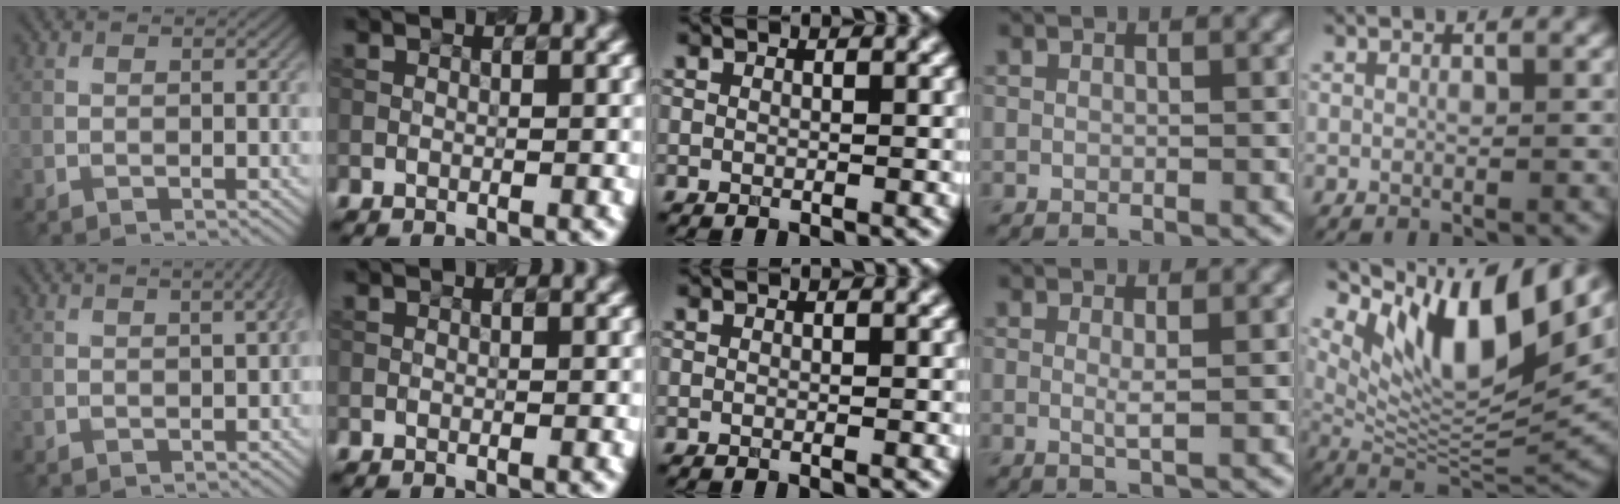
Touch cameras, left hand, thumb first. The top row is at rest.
{"thumb": {"total": 2.7, "force": [0.4, 0.8, 2.5], "torque": [-0.015, 0.012, 0.003]}, "ring": {"total": 1.1, "force": [0.0, 0.0, 1.1], "torque": [-0.024, -0.006, 0.000]}, "little": {"total": 12.0, "force": [5.4, 4.1, 9.9], "torque": [-0.169, -0.003, 0.111]}}